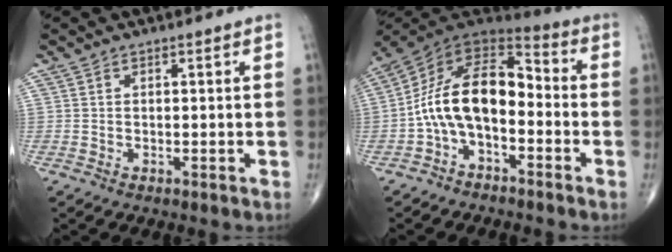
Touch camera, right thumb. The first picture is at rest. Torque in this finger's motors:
{"motor_torque": [2.60, 2.34, 1.74, -0.67, 0.56]}